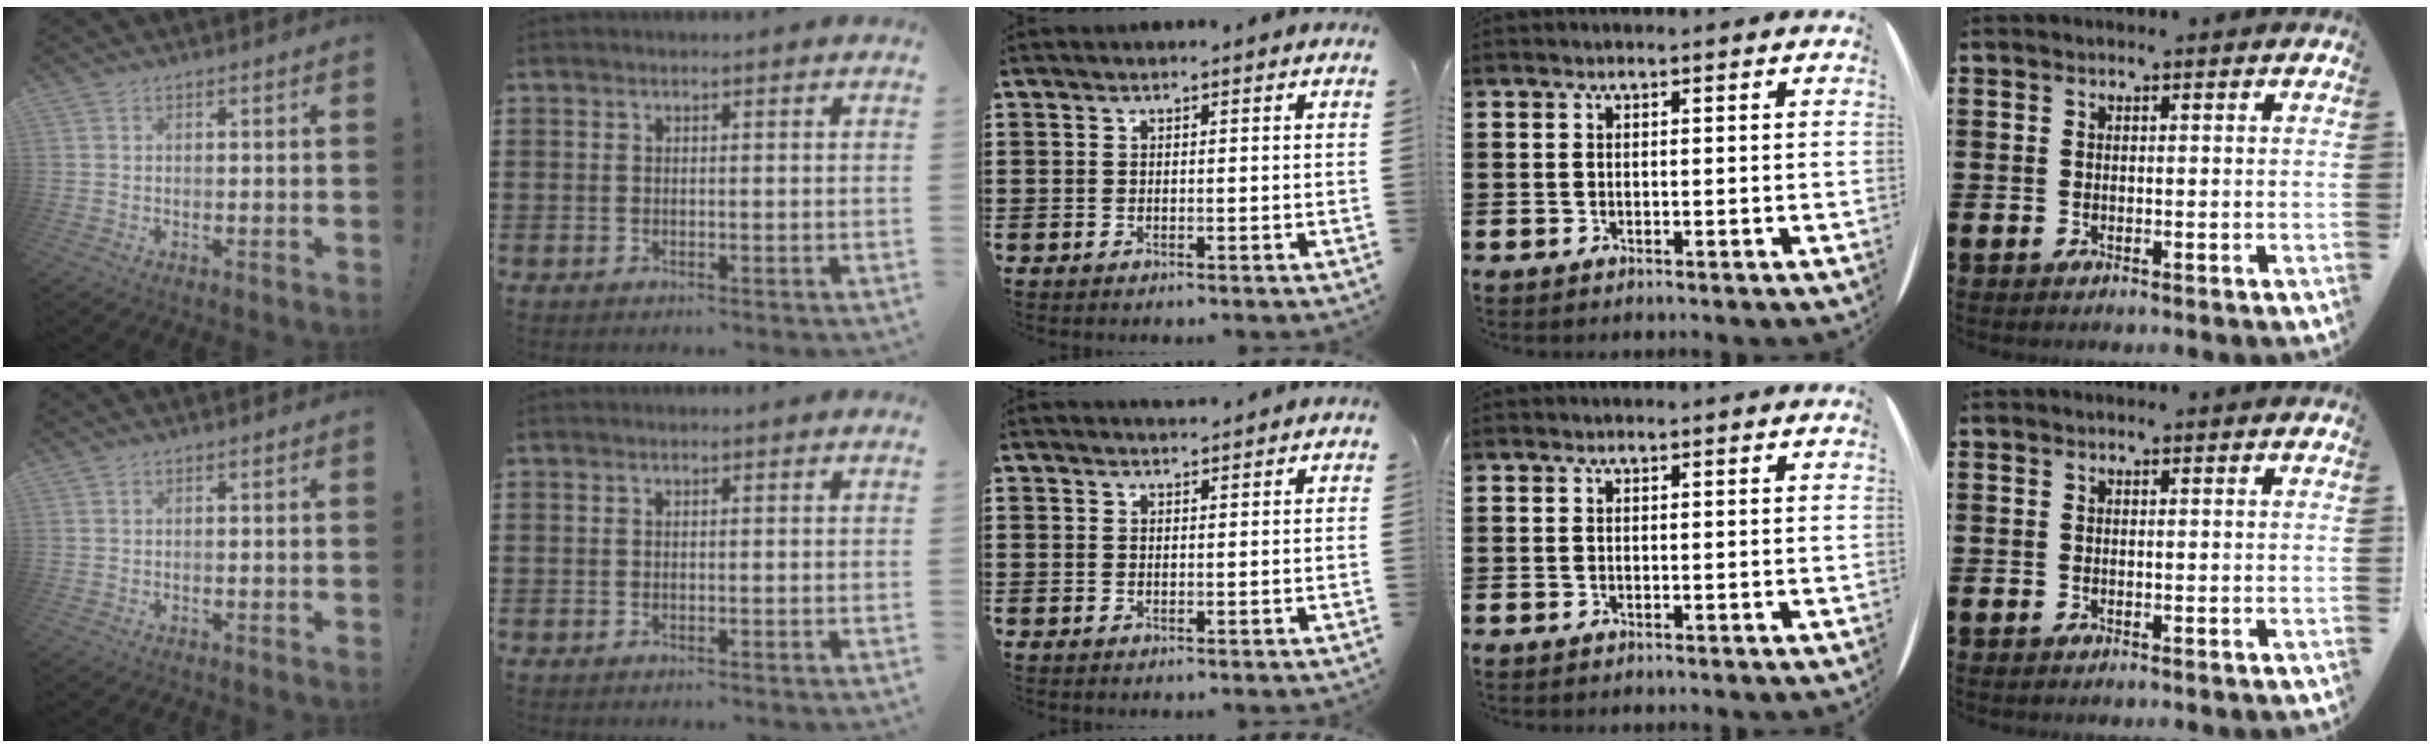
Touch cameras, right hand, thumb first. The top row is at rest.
{"middle": {"total": 1.1, "force": [1.1, 0.2, 0.0], "torque": [-0.003, -0.001, 0.022]}}